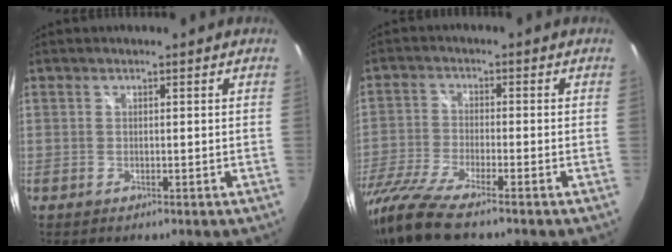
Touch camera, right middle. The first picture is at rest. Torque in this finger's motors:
{"motor_torque": [1.18, -0.96, 0.57, 0.19]}